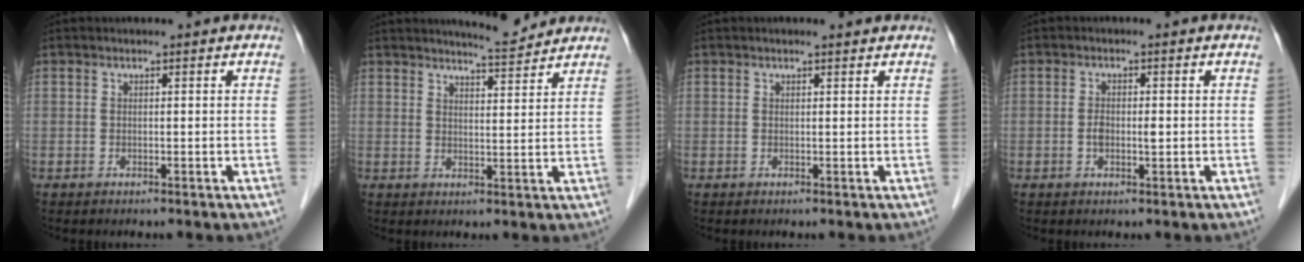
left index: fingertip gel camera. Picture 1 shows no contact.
{"total": 5.1, "force": [5.0, 0.1, 0.9], "torque": [-0.021, -0.009, 0.072]}
{"total": 1.3, "force": [1.2, 0.1, 0.6], "torque": [-0.012, 0.009, 0.017]}
{"total": 2.2, "force": [-0.3, 0.9, 1.9], "torque": [-0.039, 0.001, -0.004]}